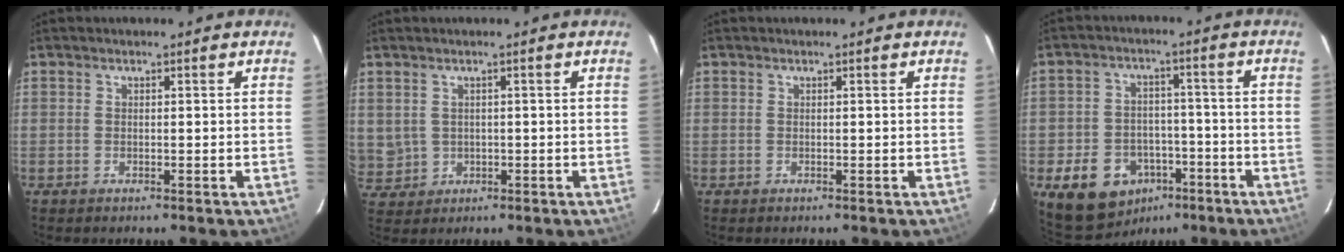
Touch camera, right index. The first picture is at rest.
{"total": 6.0, "force": [0.6, 5.6, 2.1], "torque": [-0.058, 0.007, 0.034]}
{"total": 0.0}
{"total": 12.8, "force": [-6.8, 9.5, 5.2], "torque": [-0.132, 0.024, -0.082]}